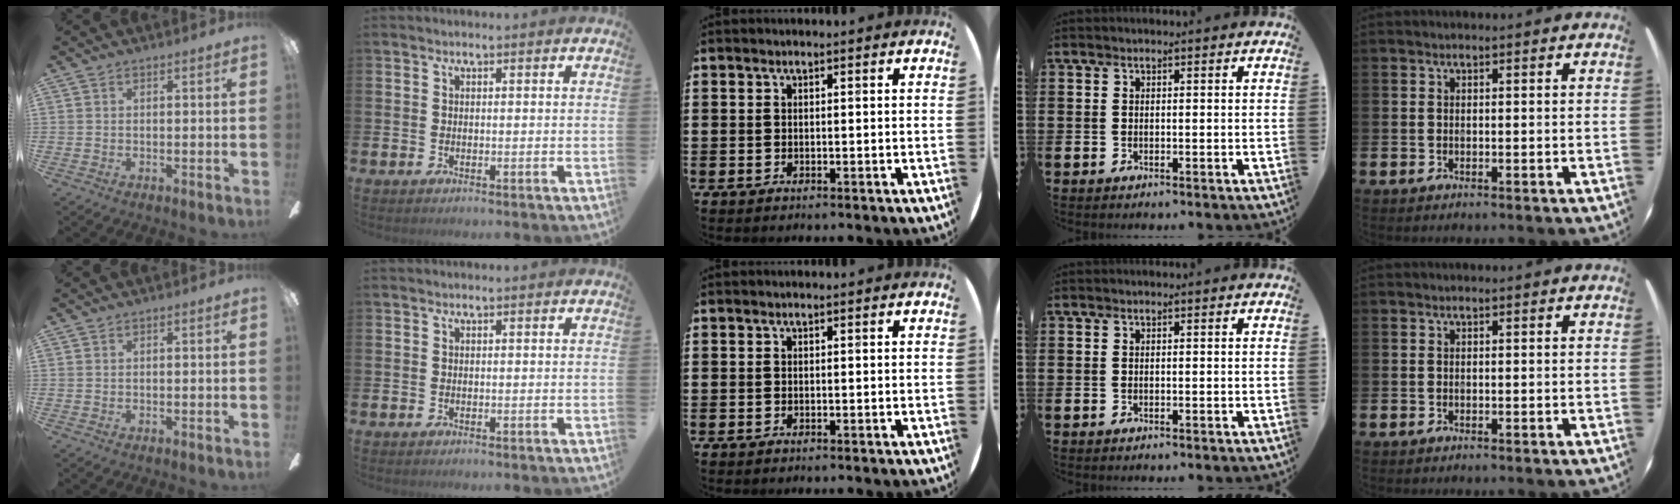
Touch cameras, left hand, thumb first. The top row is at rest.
{}